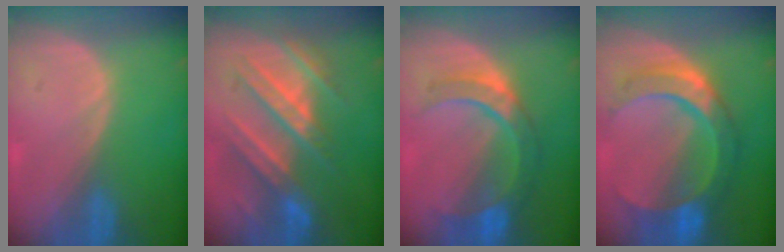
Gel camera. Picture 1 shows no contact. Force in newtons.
{"total": 9.3, "press": 9.2, "slide": 1.5}
{"total": 7.8, "press": 7.6, "slide": 1.6}
{"total": 9.8, "press": 9.8, "slide": 0.9}